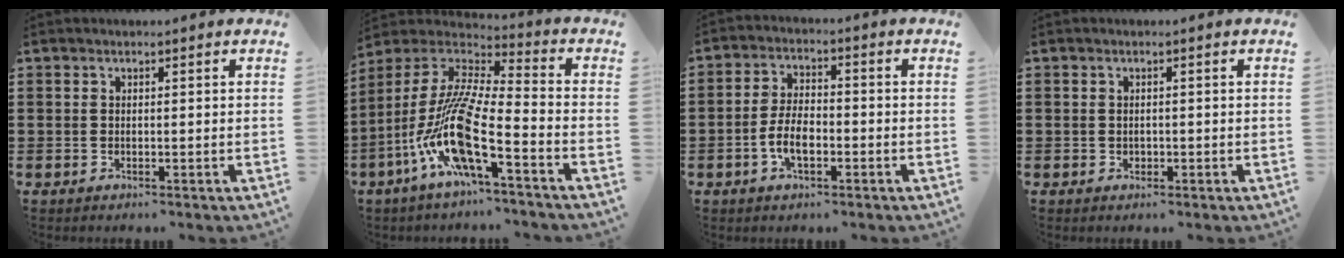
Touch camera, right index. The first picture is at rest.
{"total": 13.1, "force": [-6.8, 1.8, 11.0], "torque": [-0.256, -0.027, -0.144]}
{"total": 5.7, "force": [-2.0, 2.5, 4.8], "torque": [-0.117, -0.008, -0.043]}
{"total": 0.6, "force": [0.1, 0.6, 0.3], "torque": [-0.007, 0.003, 0.002]}